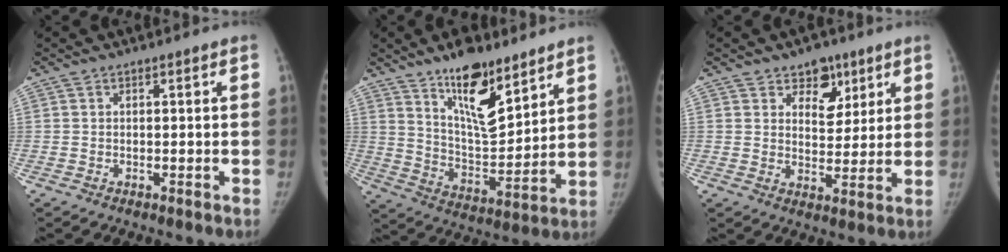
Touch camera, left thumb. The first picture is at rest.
{"total": 15.4, "force": [10.3, 5.9, 9.8], "torque": [-0.127, -0.077, 0.185]}
{"total": 7.6, "force": [4.6, 5.1, 3.3], "torque": [-0.010, -0.024, 0.071]}